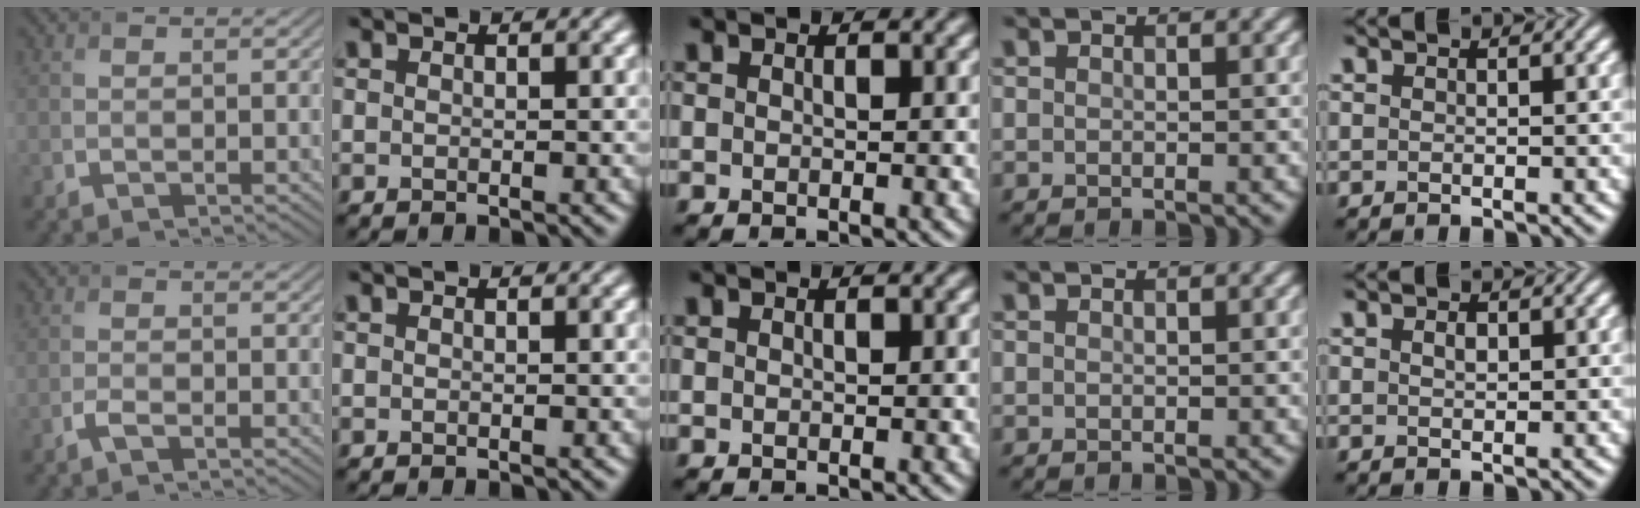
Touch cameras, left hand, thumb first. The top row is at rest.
{"thumb": {"total": 1.3, "force": [-0.8, 0.3, 0.9], "torque": [-0.023, 0.000, -0.017]}, "little": {"total": 0.7, "force": [0.3, 0.4, 0.5], "torque": [-0.011, 0.002, 0.004]}}